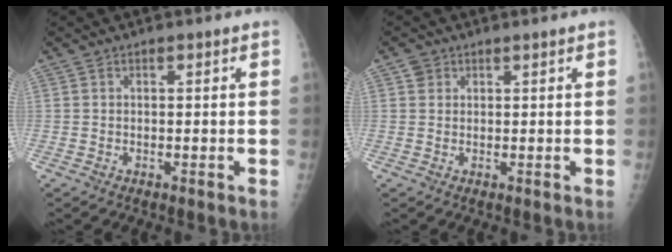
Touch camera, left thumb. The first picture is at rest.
{"total": 1.6, "force": [0.8, 1.4, 0.2], "torque": [0.015, 0.000, 0.006]}